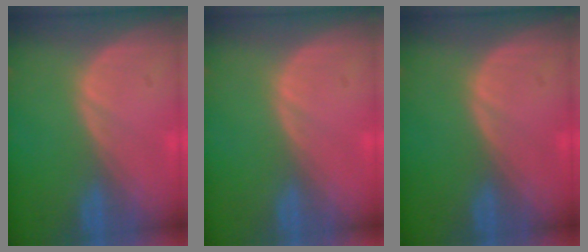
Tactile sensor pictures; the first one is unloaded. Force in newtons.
{"total": 0.0}
{"total": 0.0}